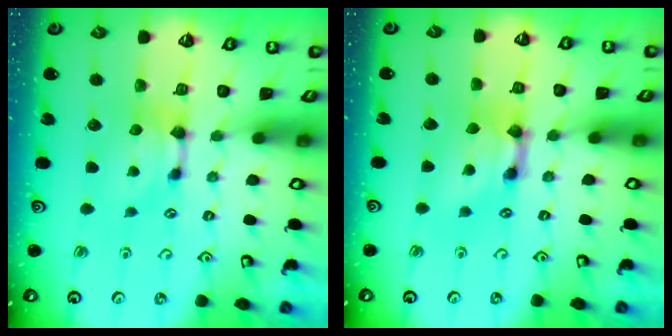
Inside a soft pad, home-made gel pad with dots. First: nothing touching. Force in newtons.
{"total": 3.3, "press": 3.3, "slide": 0.2}